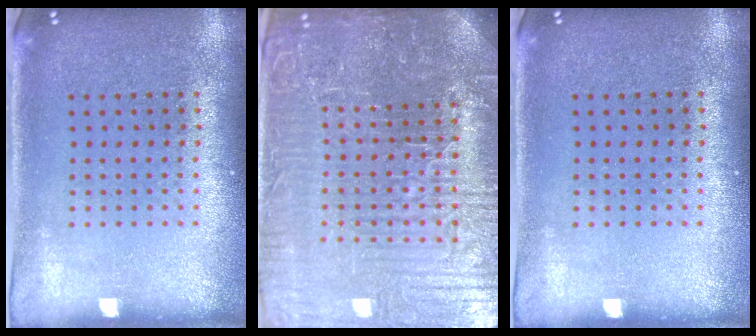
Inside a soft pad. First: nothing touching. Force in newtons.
{"total": 6.7, "press": 6.1, "slide": 2.9}
{"total": 0.0}